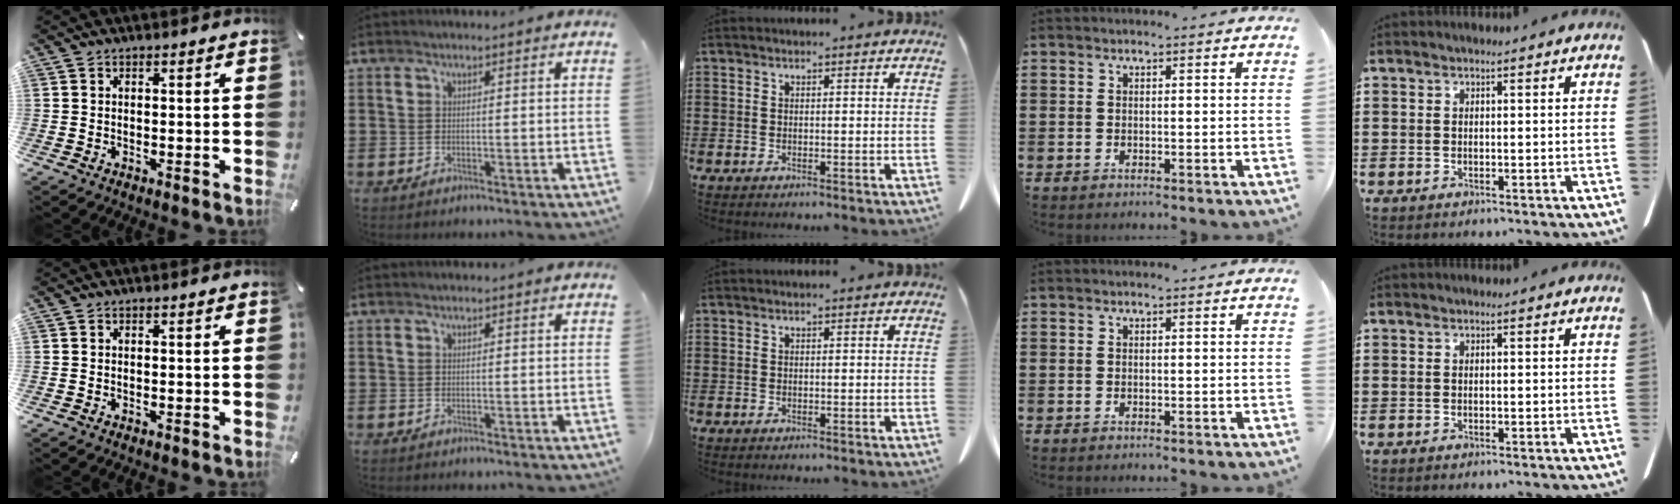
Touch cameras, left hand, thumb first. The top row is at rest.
{}